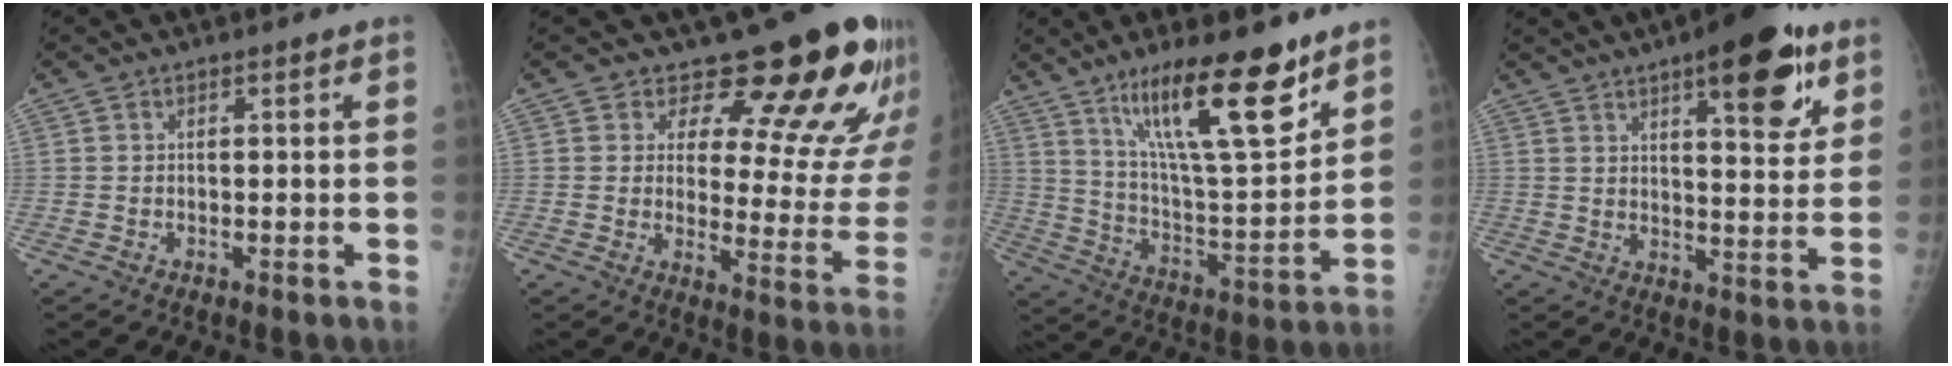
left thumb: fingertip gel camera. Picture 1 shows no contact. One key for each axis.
{"total": 18.6, "fx": 13.9, "fy": 7.8, "fz": 9.6, "tx": -0.067, "ty": -0.095, "tz": 0.159}
{"total": 20.5, "fx": 13.2, "fy": 4.9, "fz": 14.9, "tx": -0.219, "ty": -0.071, "tz": 0.230}
{"total": 15.7, "fx": 8.6, "fy": 5.3, "fz": 12.0, "tx": -0.129, "ty": -0.036, "tz": 0.119}